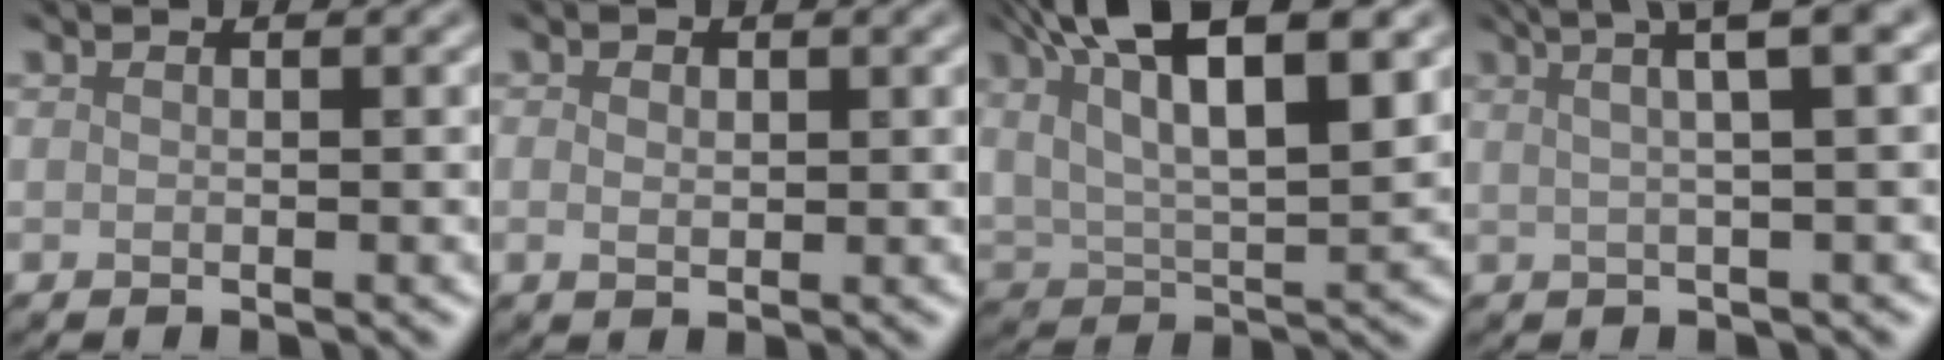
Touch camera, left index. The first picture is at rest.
{"total": 1.3, "force": [0.4, 0.9, 0.8], "torque": [-0.014, 0.000, 0.006]}
{"total": 13.2, "force": [7.1, 4.7, 10.1], "torque": [-0.154, 0.023, 0.099]}
{"total": 6.0, "force": [3.0, 1.4, 5.0], "torque": [-0.060, 0.024, 0.024]}